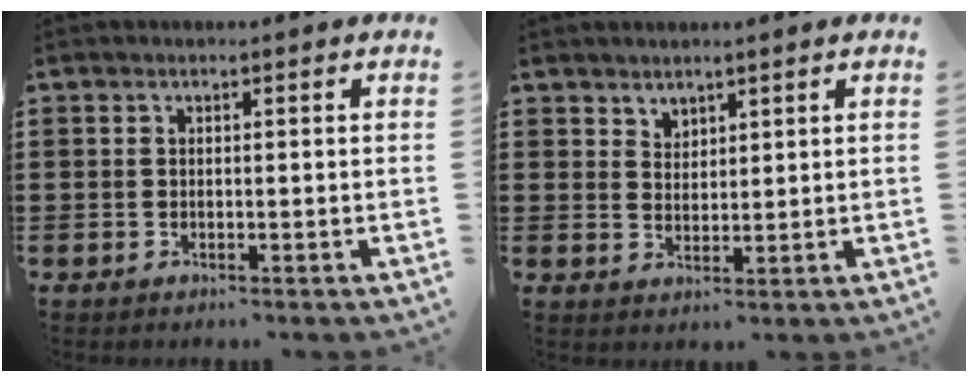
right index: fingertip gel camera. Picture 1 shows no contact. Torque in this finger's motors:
{"motor_torque": [-0.21, 0.36, 0.02, -0.01]}